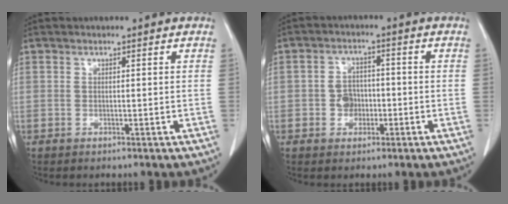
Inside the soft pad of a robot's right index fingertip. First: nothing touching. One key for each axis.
{"total": 3.8, "fx": -1.0, "fy": 3.0, "fz": 2.1, "tx": -0.031, "ty": 0.014, "tz": -0.014}